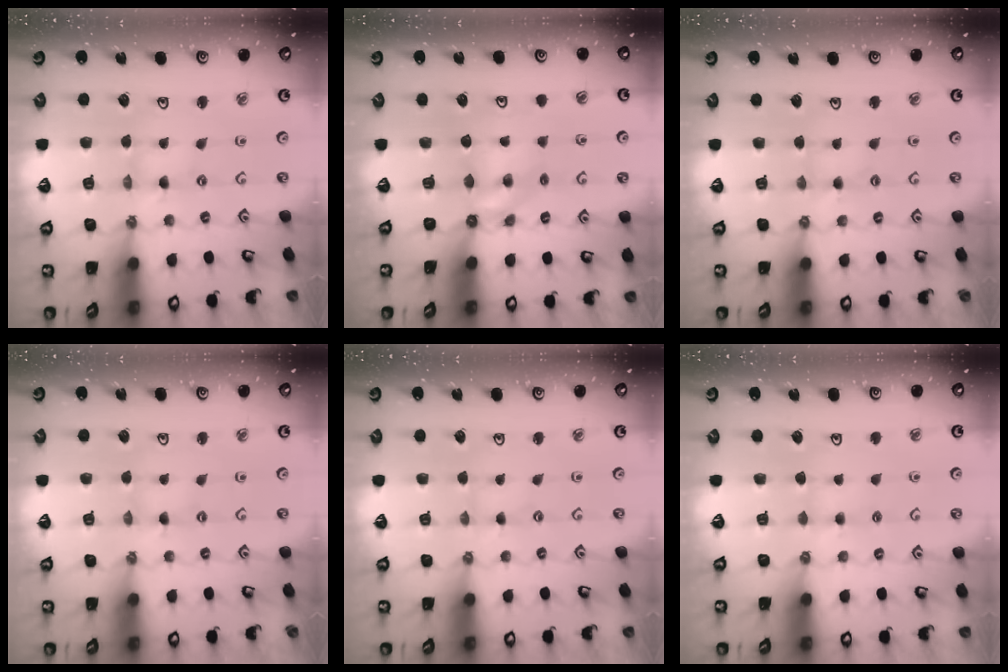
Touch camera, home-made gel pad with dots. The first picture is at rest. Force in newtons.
{"total": 5.4, "press": 5.4, "slide": 0.1}
{"total": 1.7, "press": 1.7, "slide": 0.4}
{"total": 0.0}
{"total": 0.0}
{"total": 4.0, "press": 3.9, "slide": 0.6}